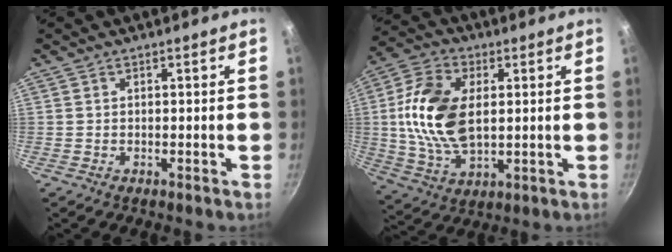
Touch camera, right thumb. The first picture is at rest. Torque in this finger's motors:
{"motor_torque": [-0.44, 1.61, 1.35, 0.23, 0.46]}